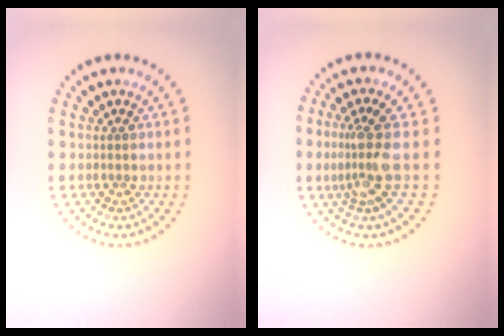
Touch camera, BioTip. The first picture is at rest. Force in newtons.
{"total": 3.8, "press": 2.8, "slide": 2.6}